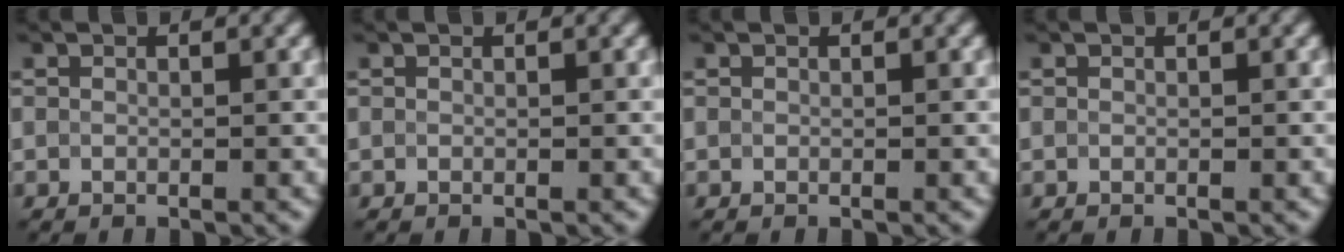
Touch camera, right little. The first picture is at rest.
{"total": 0.0}
{"total": 0.0}
{"total": 0.0}